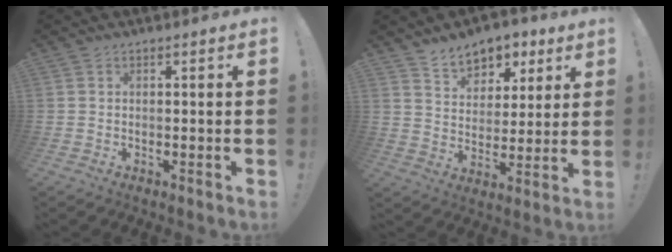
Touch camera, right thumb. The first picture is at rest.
{"total": 9.6, "force": [6.9, 6.1, 2.8], "torque": [-0.037, -0.050, 0.131]}